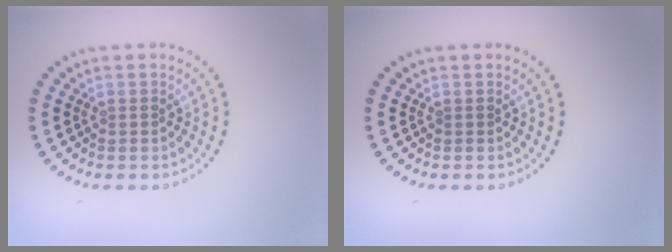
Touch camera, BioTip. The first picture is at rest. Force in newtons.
{"total": 0.0}